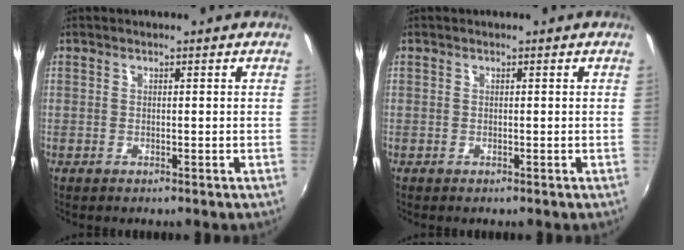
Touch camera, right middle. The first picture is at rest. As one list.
[{"total": 0.0}]